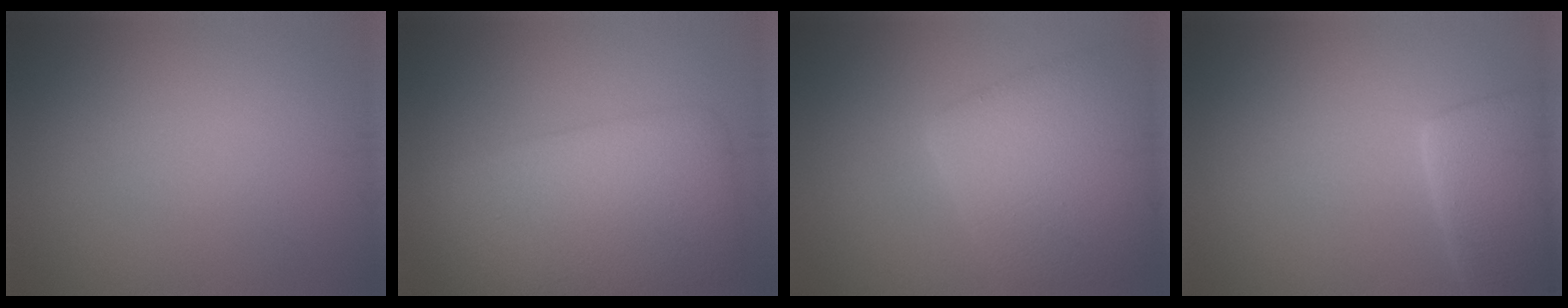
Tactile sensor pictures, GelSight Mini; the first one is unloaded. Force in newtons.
{"total": 9.0, "press": 9.0, "slide": 0.4}
{"total": 7.1, "press": 7.1, "slide": 0.2}
{"total": 6.6, "press": 6.6, "slide": 0.5}